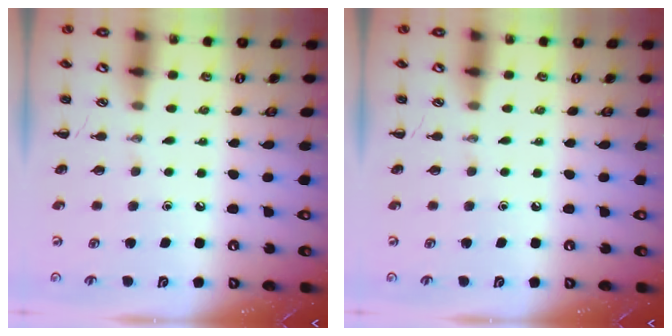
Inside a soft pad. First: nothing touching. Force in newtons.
{"total": 0.0}